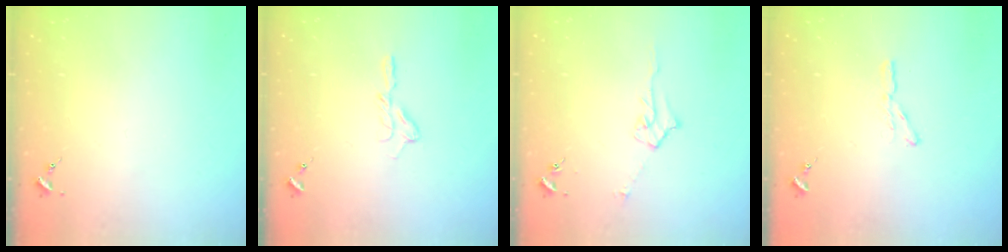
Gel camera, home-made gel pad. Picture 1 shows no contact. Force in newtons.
{"total": 6.9, "press": 6.9, "slide": 0.7}
{"total": 5.1, "press": 5.0, "slide": 0.6}
{"total": 4.3, "press": 4.2, "slide": 0.4}